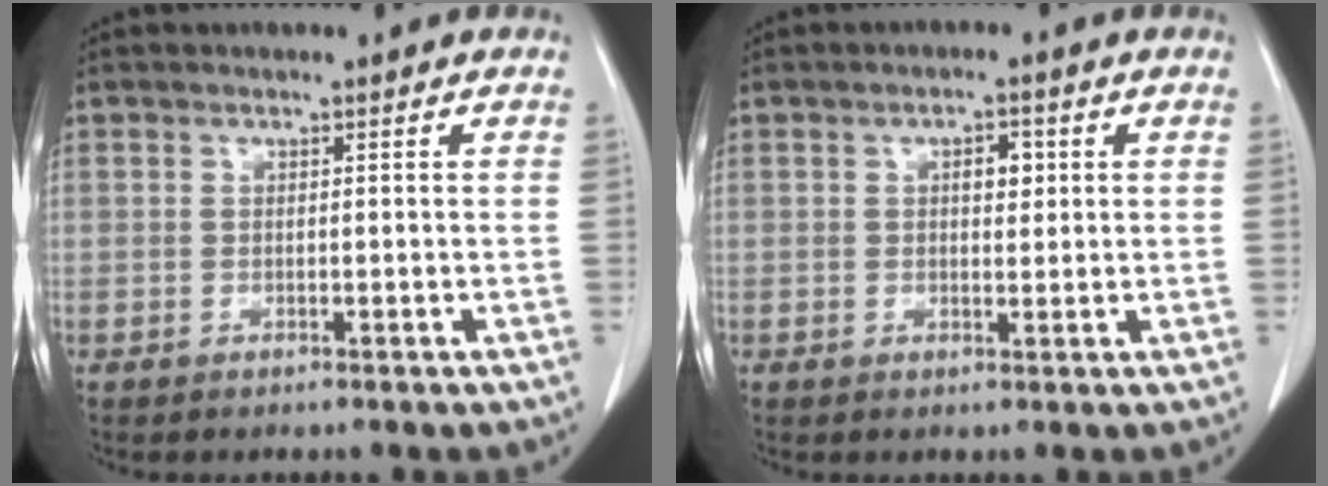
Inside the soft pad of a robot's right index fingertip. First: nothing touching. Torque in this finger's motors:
{"motor_torque": [0.24, 0.06, 0.14, 0.04]}